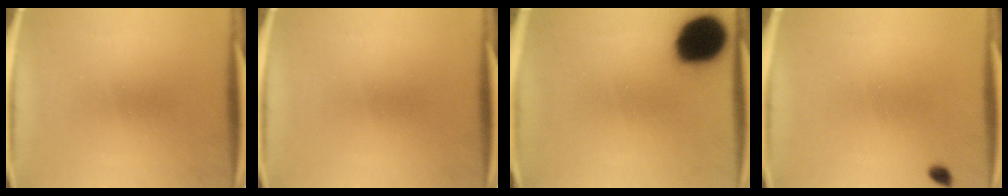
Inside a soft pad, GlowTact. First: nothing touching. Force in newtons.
{"total": 0.0}
{"total": 19.1}
{"total": 1.1}